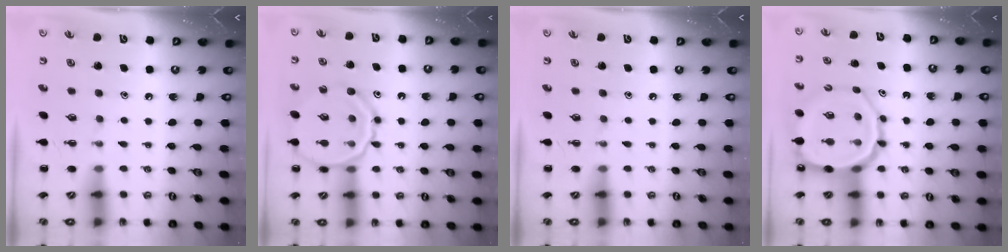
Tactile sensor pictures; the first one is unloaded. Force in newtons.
{"total": 15.3, "press": 15.2, "slide": 2.1}
{"total": 0.0}
{"total": 14.2, "press": 13.9, "slide": 2.9}